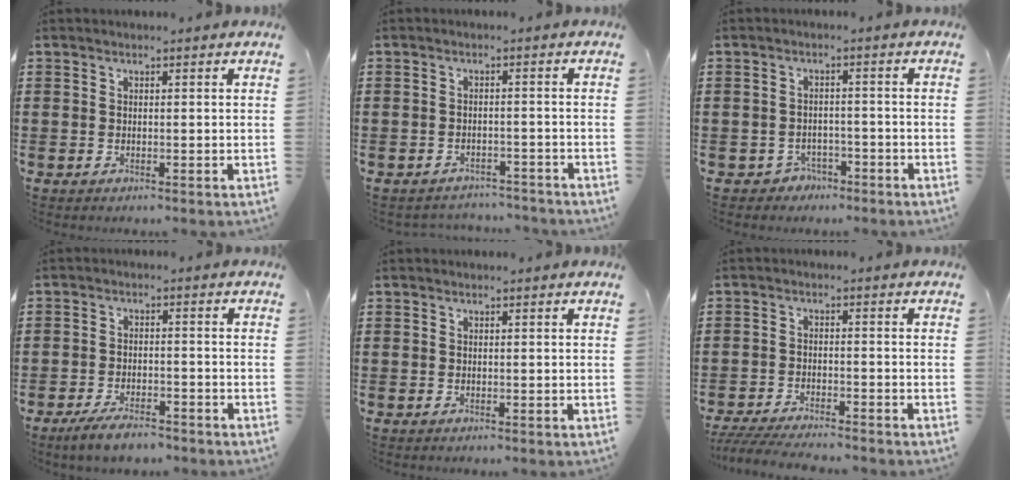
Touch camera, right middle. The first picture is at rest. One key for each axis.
{"total": 2.2, "fx": -2.1, "fy": 0.4, "fz": -0.1, "tx": -0.006, "ty": 0.000, "tz": -0.048}
{"total": 2.2, "fx": -1.9, "fy": 1.0, "fz": 0.0, "tx": -0.010, "ty": 0.001, "tz": -0.044}
{"total": 4.2, "fx": -3.7, "fy": 0.9, "fz": 1.7, "tx": -0.034, "ty": 0.002, "tz": -0.073}
{"total": 0.0}
{"total": 4.3, "fx": -4.1, "fy": 0.1, "fz": 1.2, "tx": -0.033, "ty": -0.011, "tz": -0.086}